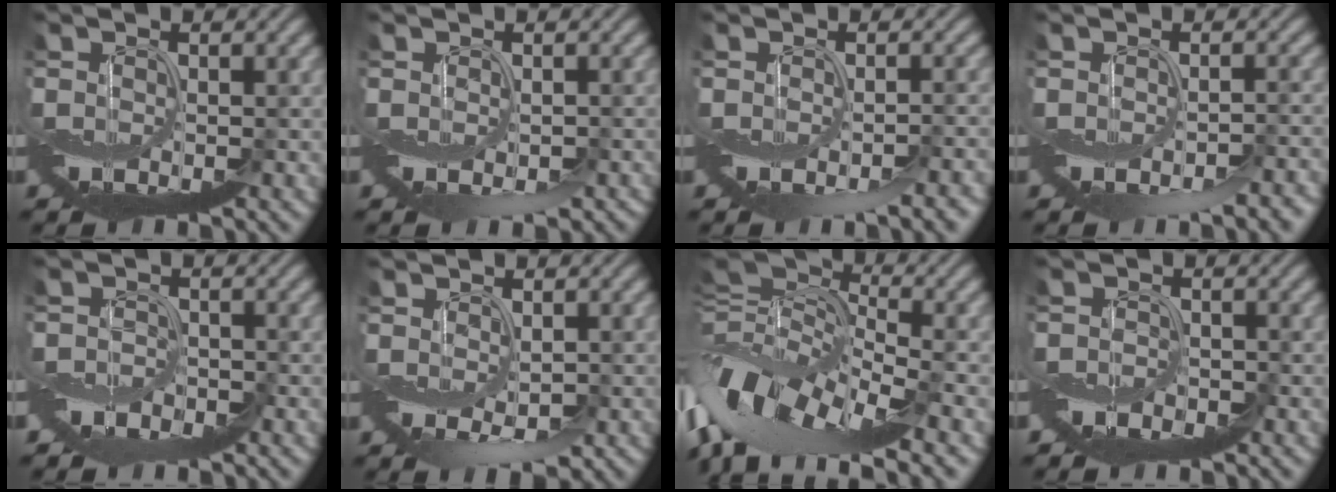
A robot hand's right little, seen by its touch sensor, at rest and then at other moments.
{"total": 2.2, "force": [-0.8, 1.5, 1.3], "torque": [-0.010, -0.010, -0.007]}
{"total": 2.8, "force": [-1.7, 0.7, 2.1], "torque": [-0.032, -0.007, -0.021]}
{"total": 3.5, "force": [-2.1, 1.2, 2.5], "torque": [-0.036, -0.008, -0.026]}
{"total": 2.2, "force": [-1.6, 1.4, 0.7], "torque": [-0.009, 0.000, -0.035]}
{"total": 2.0, "force": [-0.1, 1.3, 1.5], "torque": [-0.027, -0.007, 0.007]}
{"total": 14.8, "force": [-6.2, 7.8, 10.9], "torque": [-0.222, 0.005, -0.095]}
{"total": 2.0, "force": [-1.6, 1.0, 0.6], "torque": [-0.008, -0.002, -0.035]}